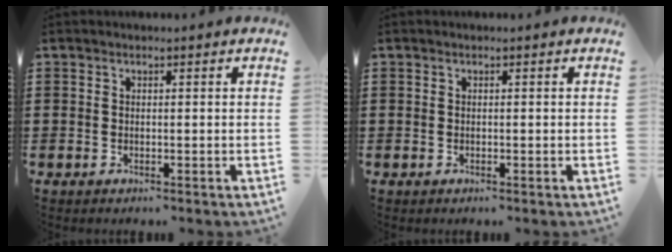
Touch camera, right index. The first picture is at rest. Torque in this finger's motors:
{"motor_torque": [0.02, 0.02, 0.00, 0.00]}